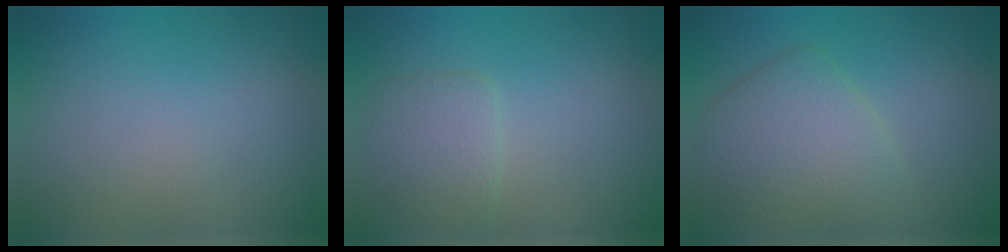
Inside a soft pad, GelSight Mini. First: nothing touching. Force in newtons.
{"total": 2.4, "press": 2.4, "slide": 0.2}
{"total": 5.4, "press": 5.4, "slide": 0.2}